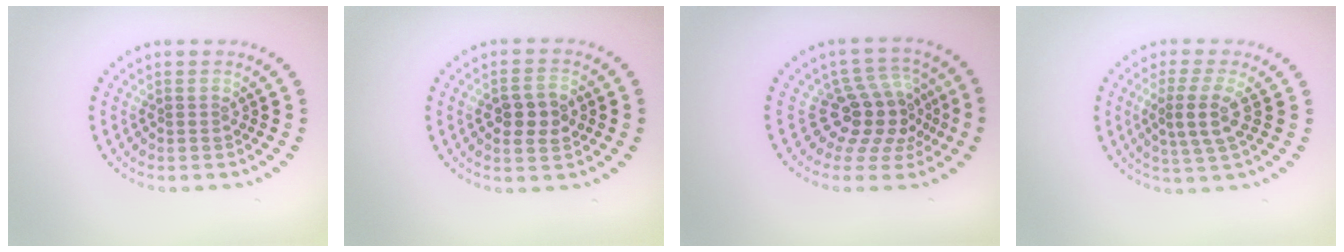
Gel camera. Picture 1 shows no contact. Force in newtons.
{"total": 2.9, "press": 2.9, "slide": 0.1}
{"total": 4.6, "press": 3.7, "slide": 2.6}
{"total": 3.0, "press": 2.5, "slide": 1.7}